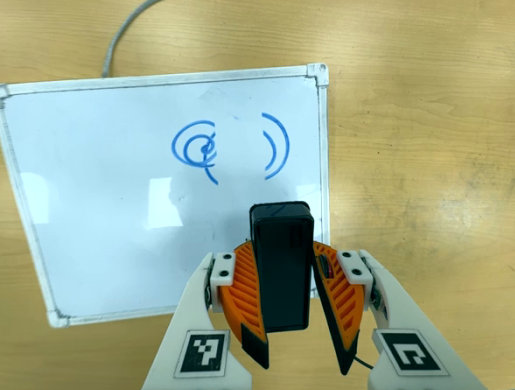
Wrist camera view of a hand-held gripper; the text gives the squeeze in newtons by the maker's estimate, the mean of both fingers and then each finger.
{"total": 7.6, "left": 8.0, "right": 7.2}